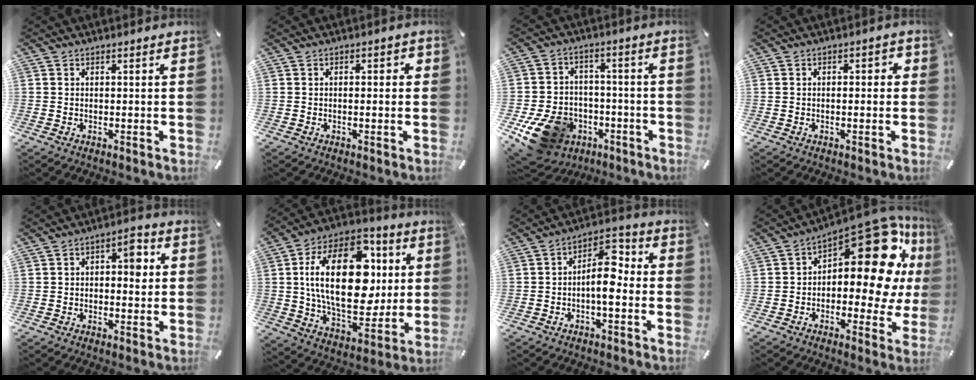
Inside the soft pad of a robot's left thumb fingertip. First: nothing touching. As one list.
[{"total": 1.8, "force": [-0.4, 0.9, 1.6], "torque": [-0.028, 0.006, -0.009]}, {"total": 14.7, "force": [-6.6, 11.3, 6.7], "torque": [-0.134, 0.041, -0.103]}, {"total": 2.2, "force": [-0.6, 1.1, 1.8], "torque": [-0.033, 0.008, -0.013]}, {"total": 6.0, "force": [0.2, 3.7, 4.7], "torque": [-0.042, -0.003, -0.009]}, {"total": 26.8, "force": [4.4, 16.1, 21.0], "torque": [-0.381, -0.006, 0.072]}, {"total": 9.3, "force": [-1.6, 4.5, 8.0], "torque": [-0.133, 0.006, -0.031]}, {"total": 21.9, "force": [8.5, 10.4, 17.2], "torque": [-0.215, -0.085, 0.145]}]